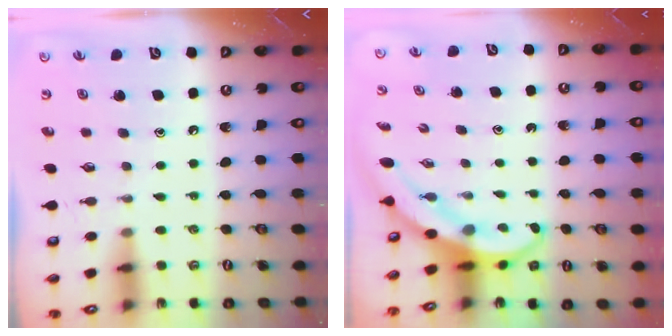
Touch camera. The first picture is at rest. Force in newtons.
{"total": 3.7, "press": 3.7, "slide": 0.3}